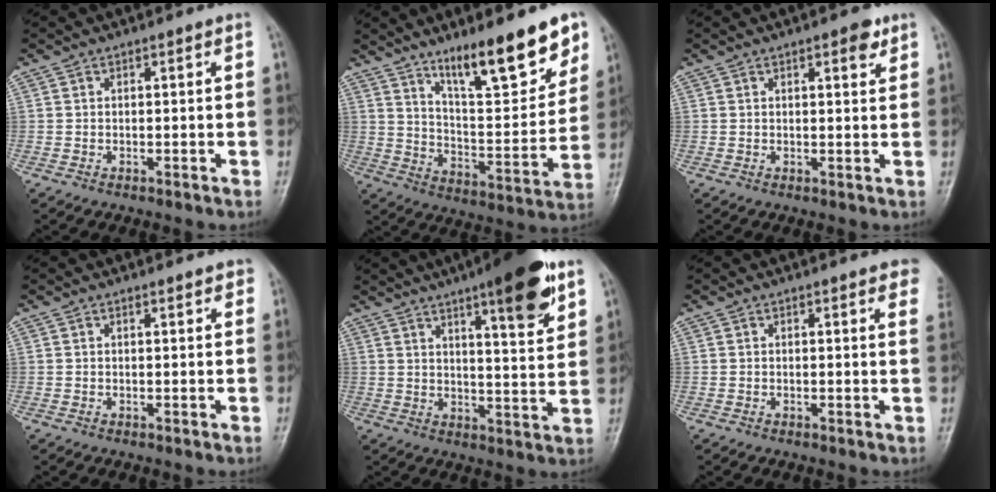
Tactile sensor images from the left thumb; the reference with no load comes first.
{"total": 17.7, "force": [11.9, 4.8, 12.2], "torque": [-0.144, -0.073, 0.198]}
{"total": 3.2, "force": [1.8, 0.9, 2.4], "torque": [-0.029, -0.008, 0.023]}
{"total": 1.4, "force": [1.1, 0.4, 0.7], "torque": [-0.005, -0.002, 0.011]}
{"total": 14.1, "force": [8.3, 2.9, 11.0], "torque": [-0.136, -0.042, 0.117]}
{"total": 5.4, "force": [3.8, 1.4, 3.6], "torque": [-0.025, -0.004, 0.031]}